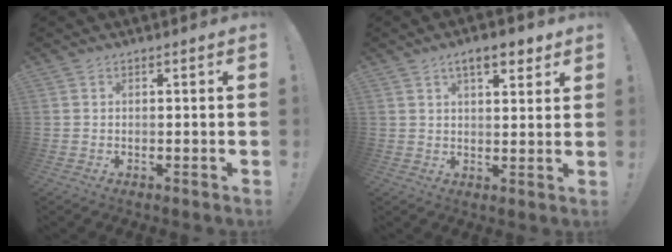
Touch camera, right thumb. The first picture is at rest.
{"total": 7.5, "force": [4.5, 2.9, 5.3], "torque": [-0.069, -0.016, 0.074]}